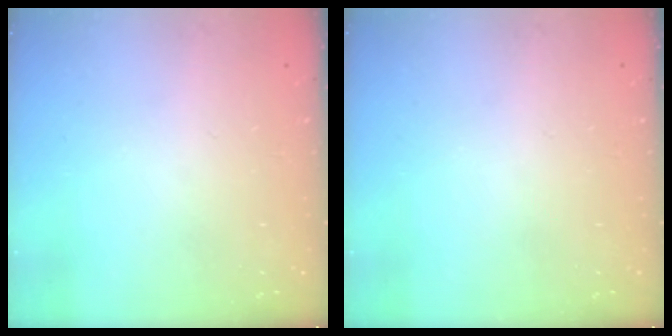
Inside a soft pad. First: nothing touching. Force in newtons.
{"total": 0.0}